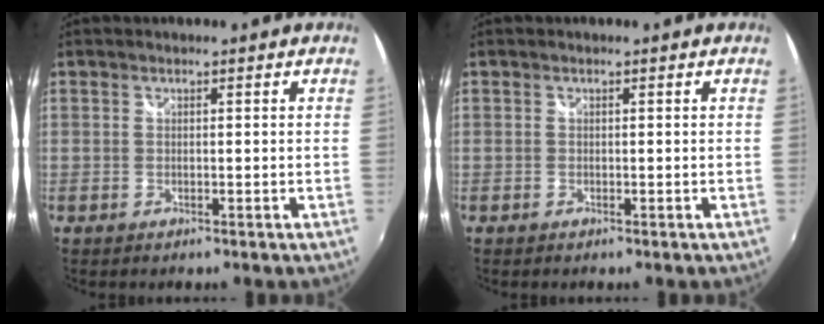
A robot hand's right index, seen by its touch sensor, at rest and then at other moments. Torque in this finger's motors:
{"motor_torque": [0.09, 0.08, -0.01, 0.00]}